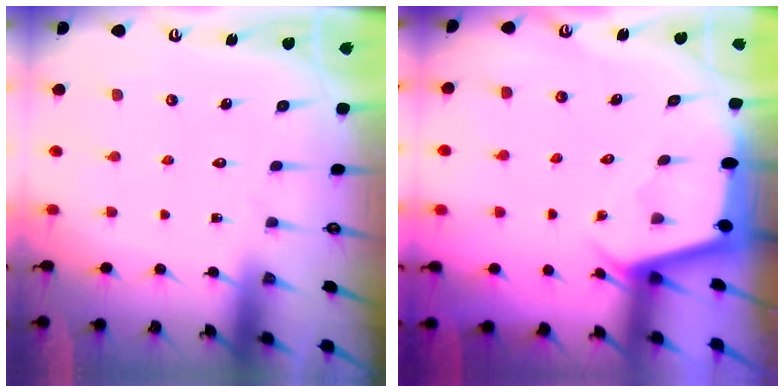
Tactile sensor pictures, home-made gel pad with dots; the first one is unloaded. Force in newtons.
{"total": 2.7, "press": 2.7, "slide": 0.2}